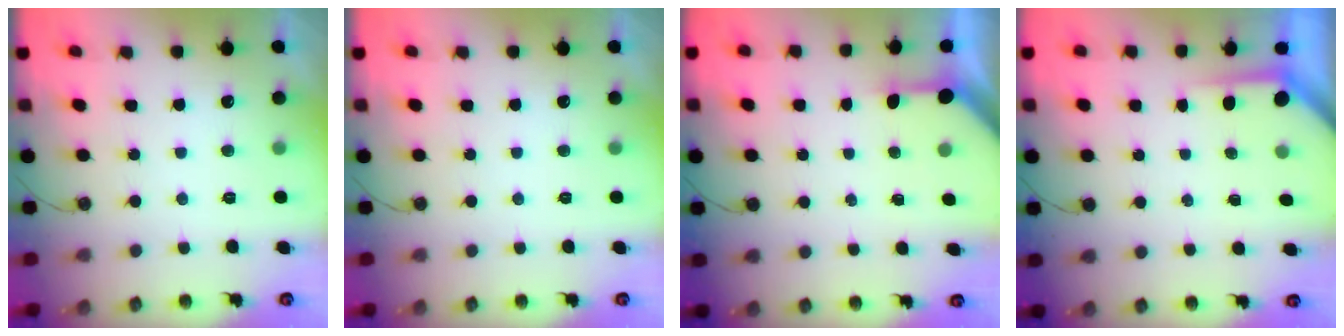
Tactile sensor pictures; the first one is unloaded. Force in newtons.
{"total": 0.0}
{"total": 2.9, "press": 2.9, "slide": 0.3}
{"total": 3.6, "press": 3.6, "slide": 0.3}